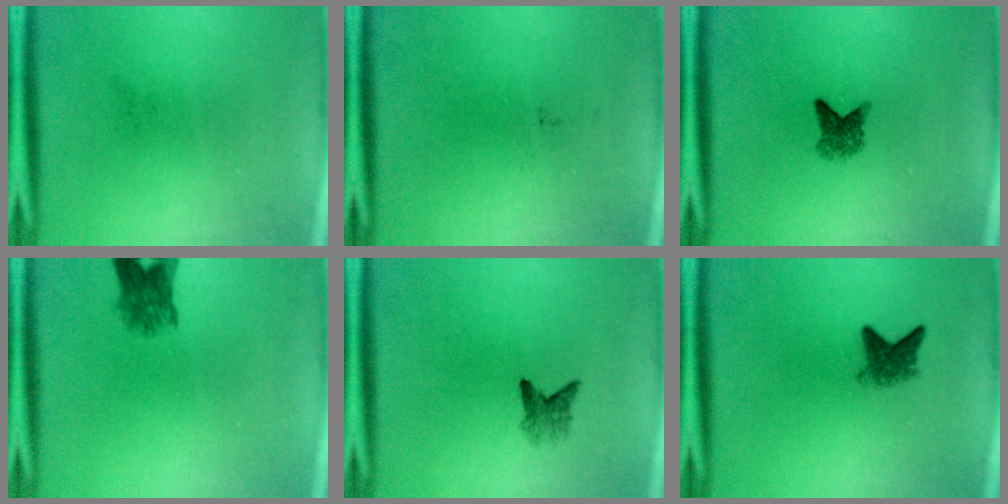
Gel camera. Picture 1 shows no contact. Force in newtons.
{"total": 0.0}
{"total": 2.7}
{"total": 4.1}
{"total": 2.0}
{"total": 3.1}